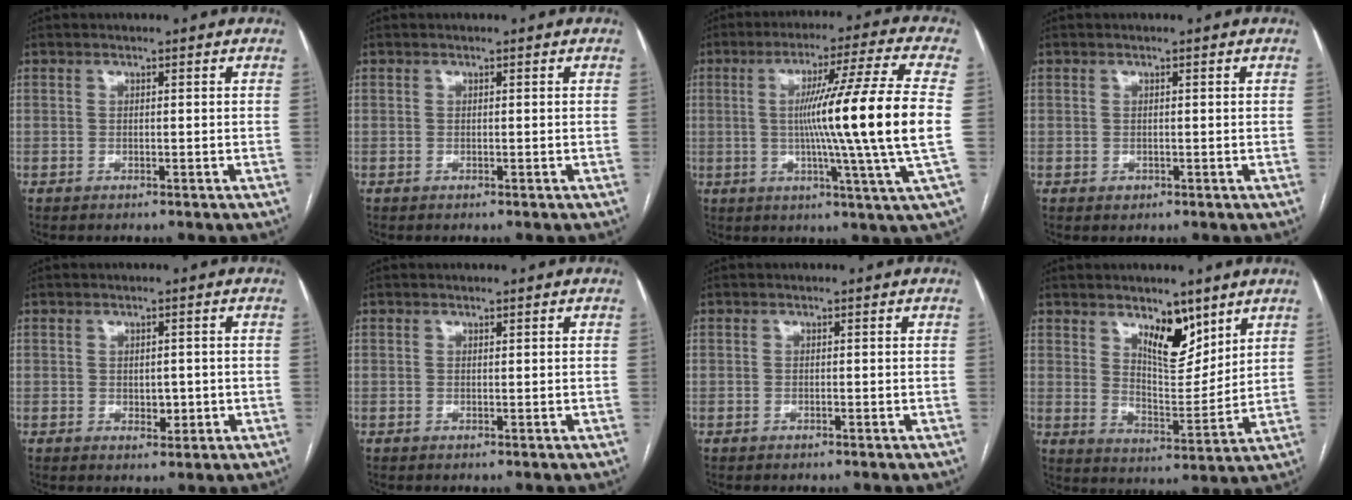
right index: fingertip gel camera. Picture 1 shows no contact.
{"total": 0.0}
{"total": 17.9, "force": [-0.2, -2.9, 17.6], "torque": [-0.272, -0.012, -0.019]}
{"total": 0.8, "force": [-0.1, 0.8, 0.2], "torque": [-0.001, 0.002, 0.001]}
{"total": 2.6, "force": [-0.3, 1.7, 2.0], "torque": [-0.025, -0.001, 0.002]}
{"total": 0.0}
{"total": 0.0}
{"total": 8.6, "force": [5.5, 3.4, 5.7], "torque": [-0.090, -0.011, 0.097]}